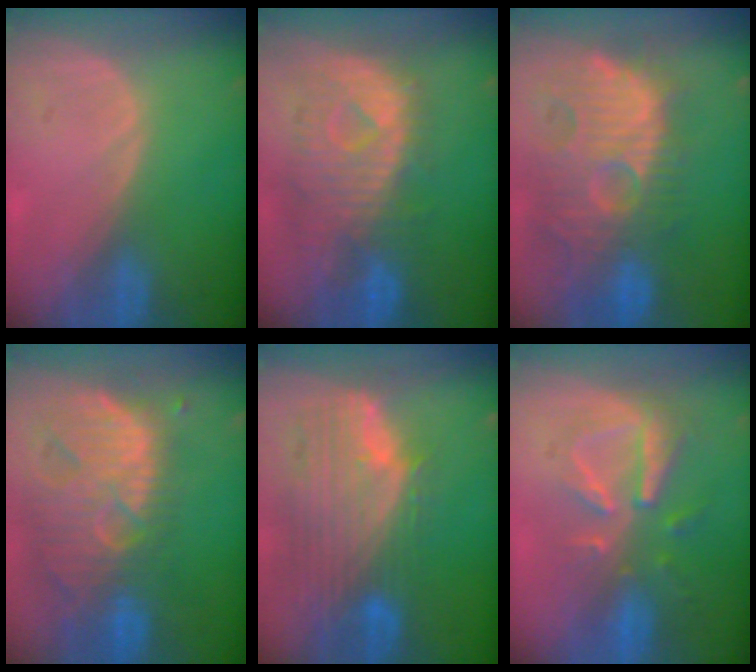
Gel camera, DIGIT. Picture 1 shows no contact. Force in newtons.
{"total": 10.6, "press": 9.5, "slide": 4.7}
{"total": 13.4, "press": 12.4, "slide": 5.0}
{"total": 13.4, "press": 11.5, "slide": 6.9}
{"total": 11.7, "press": 10.0, "slide": 6.1}
{"total": 8.0, "press": 7.4, "slide": 3.0}